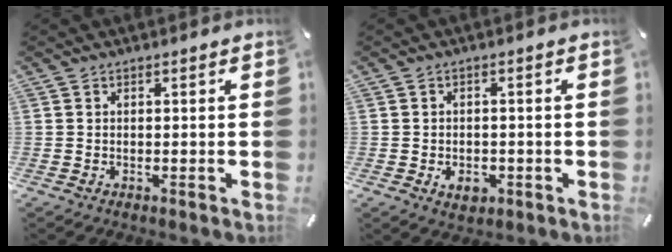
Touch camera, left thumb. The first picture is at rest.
{"total": 4.1, "force": [-1.4, 3.0, 2.5], "torque": [-0.040, 0.002, -0.026]}